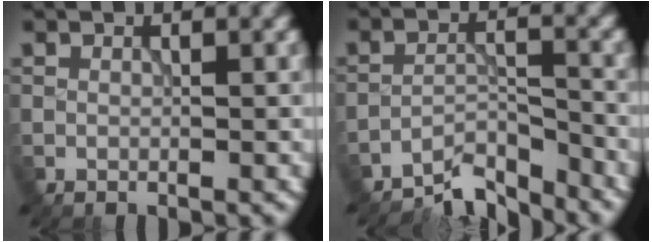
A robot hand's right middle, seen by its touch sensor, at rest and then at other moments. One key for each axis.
{"total": 4.8, "fx": -4.6, "fy": 0.8, "fz": 1.3, "tx": -0.014, "ty": 0.000, "tz": -0.086}